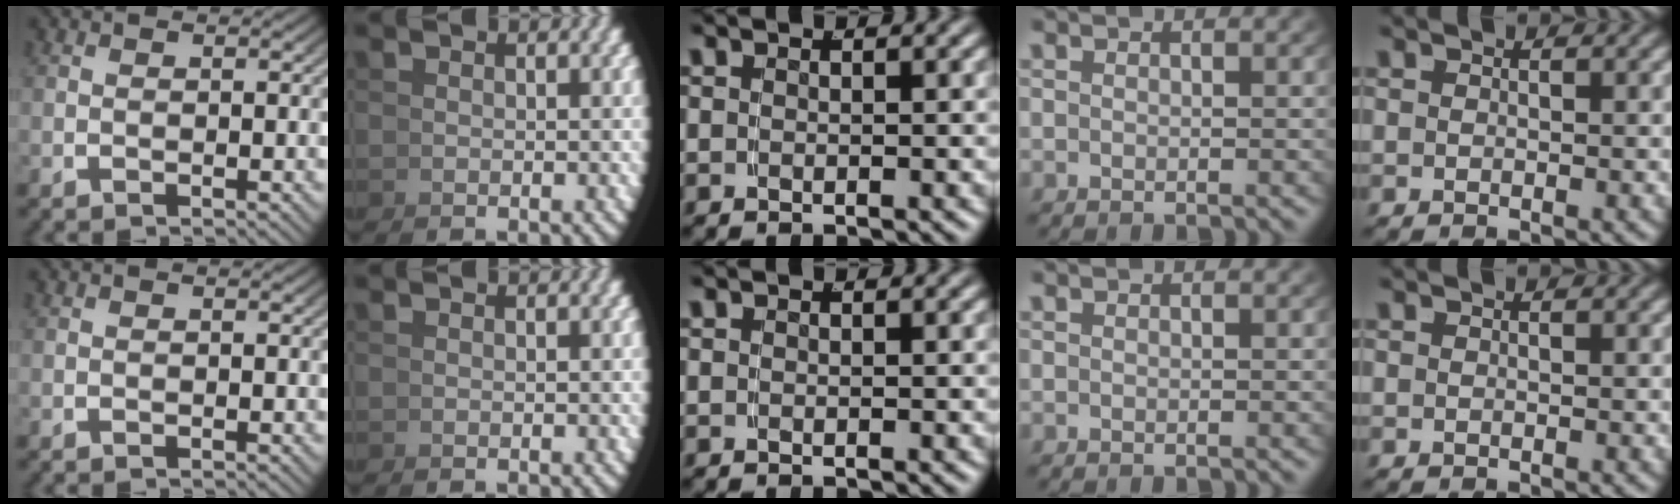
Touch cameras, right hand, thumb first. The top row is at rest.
{}